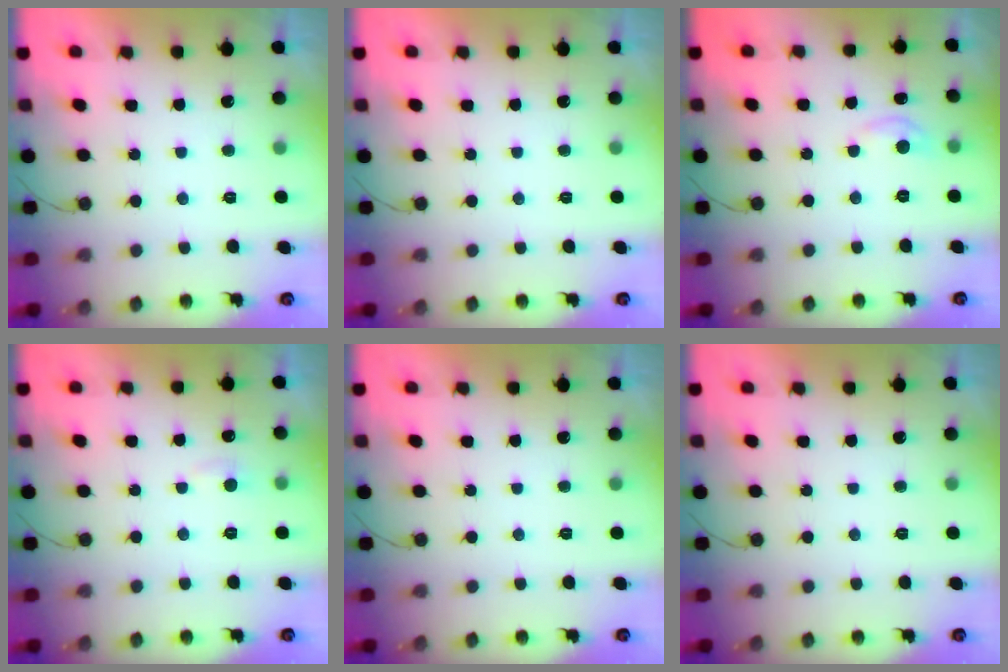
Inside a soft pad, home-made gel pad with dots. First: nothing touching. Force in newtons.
{"total": 0.0}
{"total": 5.4, "press": 5.3, "slide": 0.8}
{"total": 3.8, "press": 3.7, "slide": 0.4}
{"total": 0.0}
{"total": 0.0}